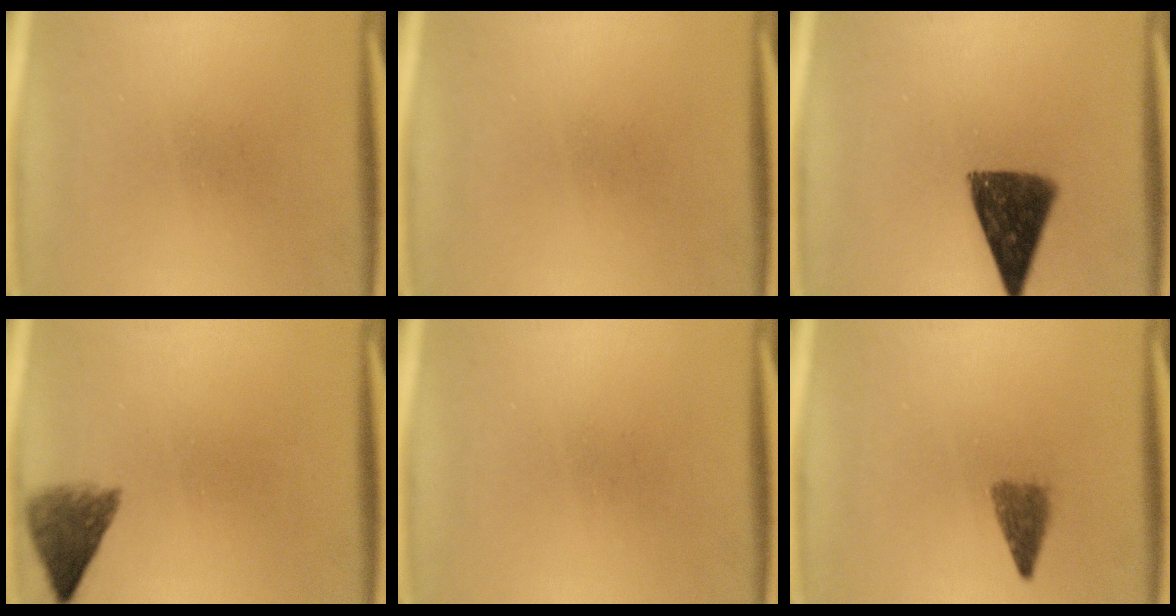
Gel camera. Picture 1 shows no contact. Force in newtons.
{"total": 0.0}
{"total": 10.9}
{"total": 5.0}
{"total": 0.0}
{"total": 2.8}